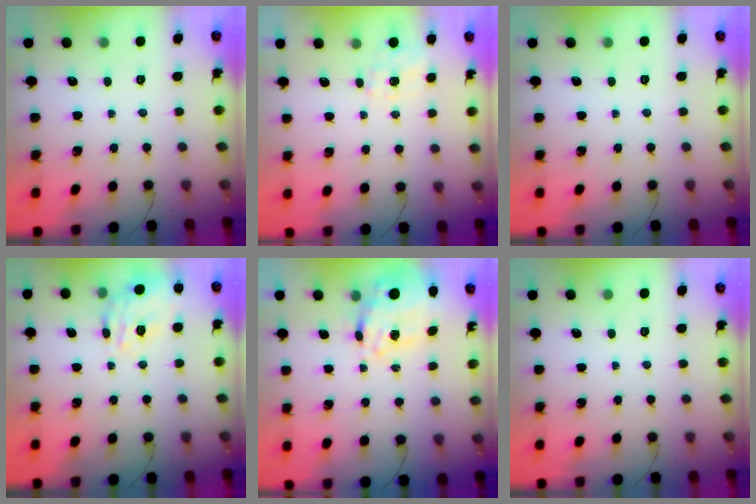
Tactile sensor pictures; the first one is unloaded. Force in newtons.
{"total": 4.1, "press": 3.9, "slide": 1.3}
{"total": 0.0}
{"total": 13.7, "press": 13.7, "slide": 0.6}
{"total": 12.2, "press": 11.5, "slide": 4.2}
{"total": 0.0}